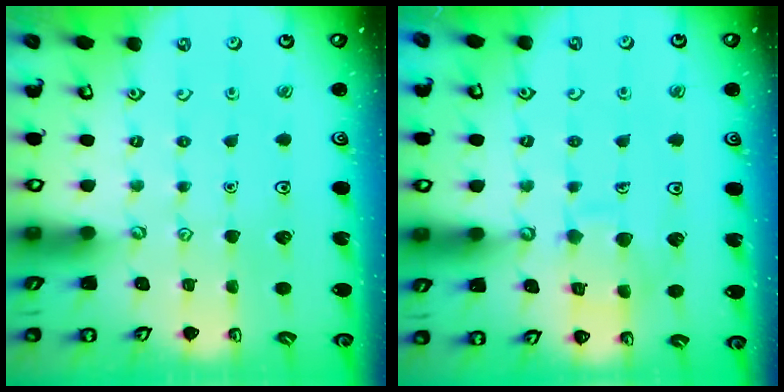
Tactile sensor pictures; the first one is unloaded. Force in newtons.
{"total": 9.2, "press": 9.2, "slide": 0.7}